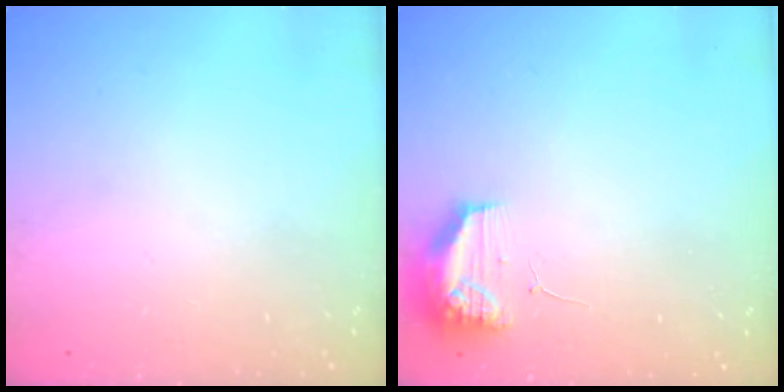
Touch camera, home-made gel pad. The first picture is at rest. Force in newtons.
{"total": 9.9, "press": 9.9, "slide": 0.6}